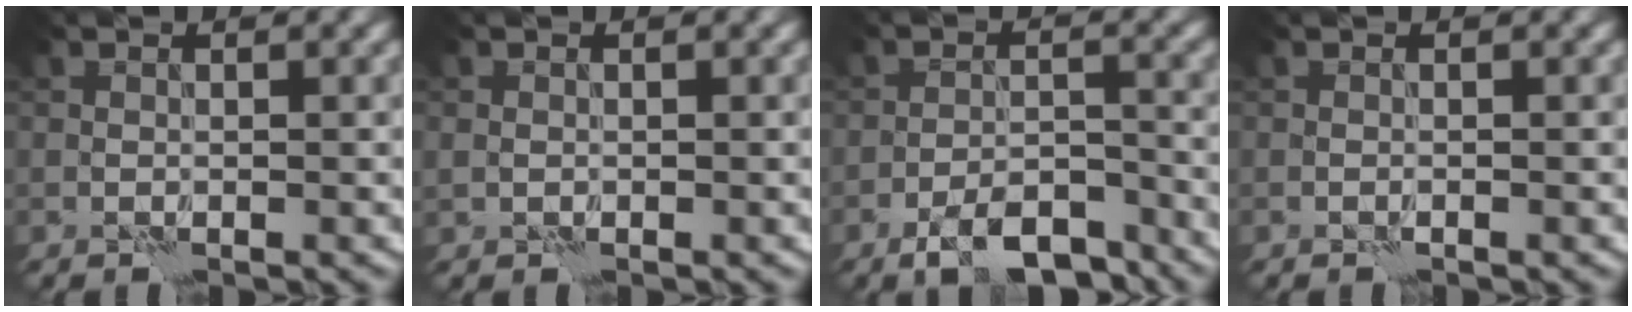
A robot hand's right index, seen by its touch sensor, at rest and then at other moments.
{"total": 0.6, "force": [-0.1, 0.6, 0.2], "torque": [-0.001, -0.002, -0.005]}
{"total": 6.9, "force": [-5.2, 2.1, 4.0], "torque": [-0.059, 0.002, -0.091]}
{"total": 0.0}